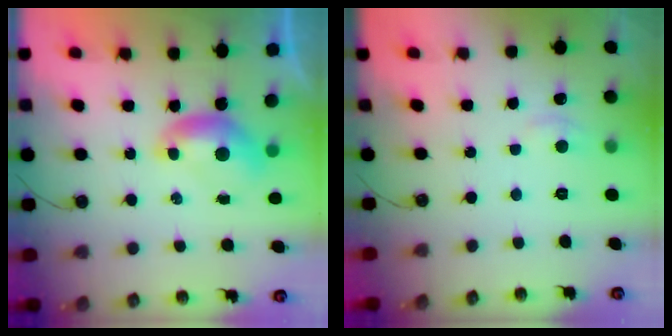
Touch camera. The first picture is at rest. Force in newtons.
{"total": 2.5, "press": 2.5, "slide": 0.6}